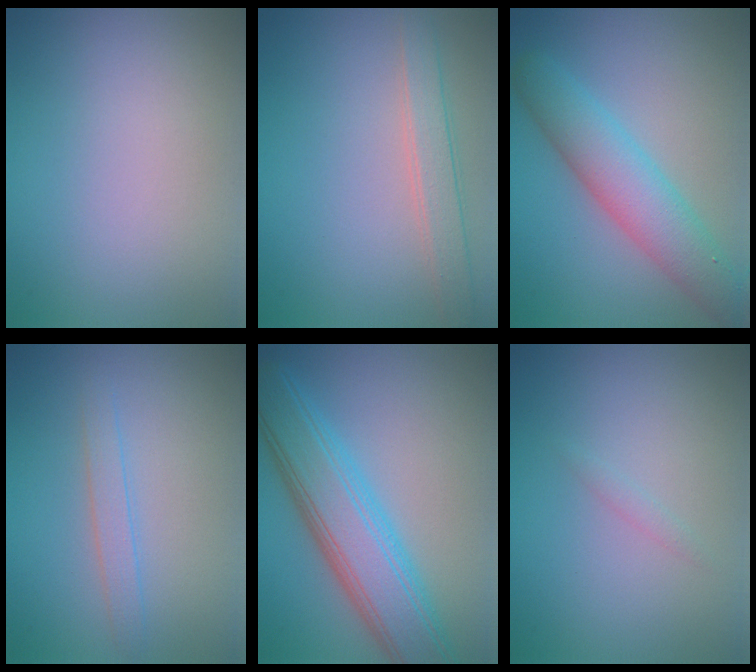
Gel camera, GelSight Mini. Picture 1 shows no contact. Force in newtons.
{"total": 2.6, "press": 2.6, "slide": 0.1}
{"total": 5.7, "press": 5.7, "slide": 0.1}
{"total": 1.6, "press": 1.6, "slide": 0.1}
{"total": 7.8, "press": 7.8, "slide": 0.2}
{"total": 0.6, "press": 0.6, "slide": 0.0}